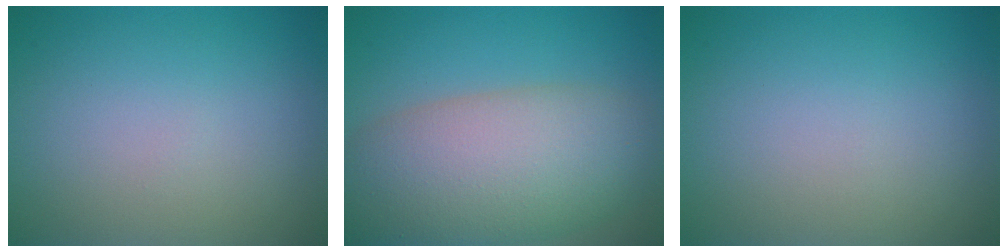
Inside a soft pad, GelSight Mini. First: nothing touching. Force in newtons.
{"total": 10.6, "press": 10.6, "slide": 0.7}
{"total": 0.0}